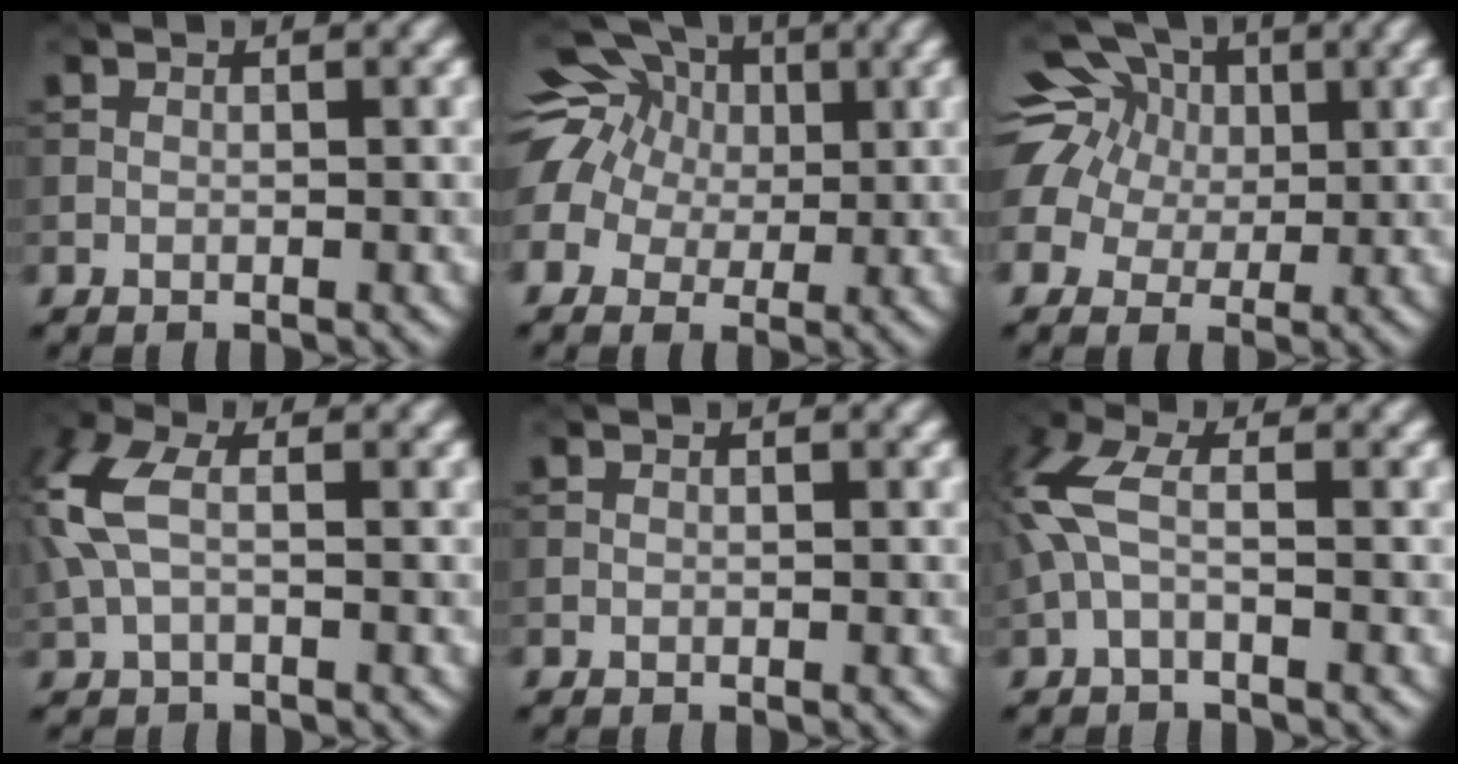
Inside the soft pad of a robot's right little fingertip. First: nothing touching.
{"total": 13.5, "force": [4.8, 10.6, 6.8], "torque": [-0.164, 0.047, 0.054]}
{"total": 12.5, "force": [5.7, 8.6, 6.9], "torque": [-0.149, 0.048, 0.054]}
{"total": 5.5, "force": [0.7, 3.2, 4.5], "torque": [-0.129, 0.014, 0.003]}
{"total": 0.0}
{"total": 4.5, "force": [-0.2, 2.0, 4.0], "torque": [-0.114, 0.015, -0.016]}